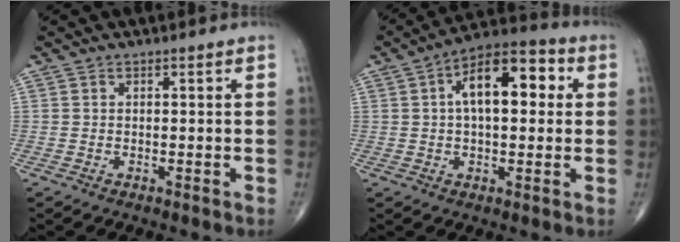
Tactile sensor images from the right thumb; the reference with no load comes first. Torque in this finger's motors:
{"motor_torque": [1.53, 2.01, 1.36, 0.33, 0.13]}